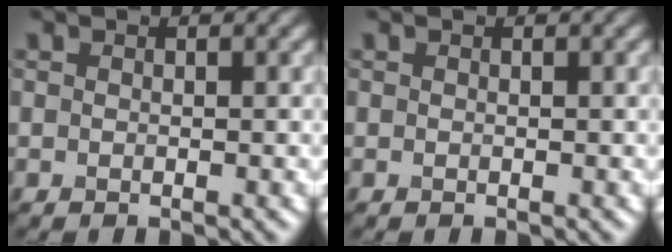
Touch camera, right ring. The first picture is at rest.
{"total": 0.0}